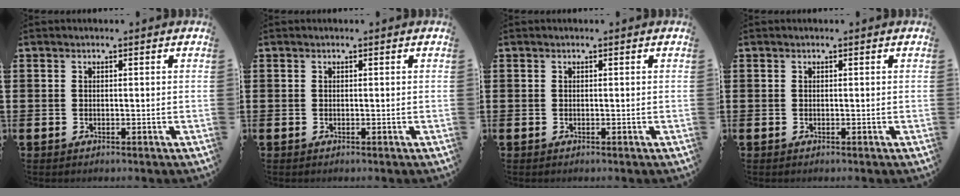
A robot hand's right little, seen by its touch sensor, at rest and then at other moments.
{"total": 0.0}
{"total": 0.0}
{"total": 0.0}